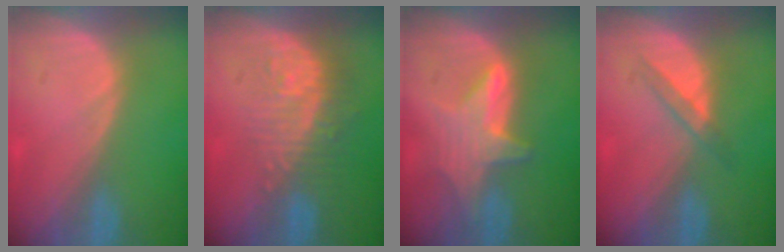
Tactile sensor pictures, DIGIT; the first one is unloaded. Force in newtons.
{"total": 9.0, "press": 8.1, "slide": 3.9}
{"total": 6.8, "press": 6.3, "slide": 2.4}
{"total": 2.6, "press": 2.4, "slide": 1.0}